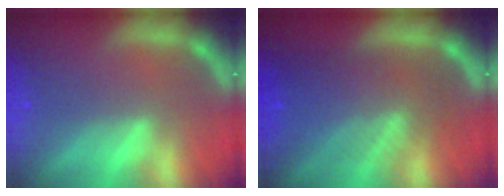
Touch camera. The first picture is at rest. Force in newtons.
{"total": 8.1}